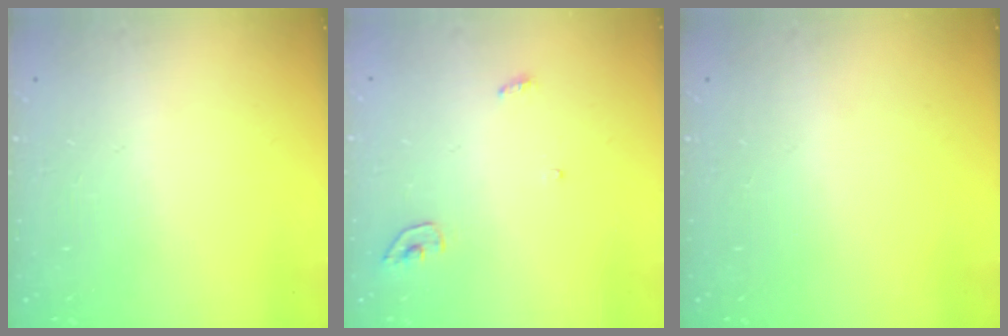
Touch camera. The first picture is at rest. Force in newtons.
{"total": 3.4, "press": 3.4, "slide": 0.3}
{"total": 0.0}